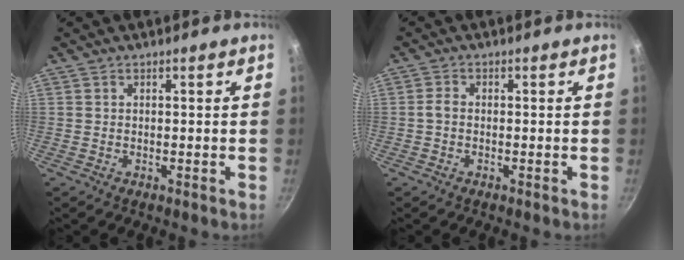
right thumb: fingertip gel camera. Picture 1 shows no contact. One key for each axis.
{"total": 1.7, "fx": -0.4, "fy": 1.1, "fz": 1.2, "tx": -0.026, "ty": 0.009, "tz": -0.011}